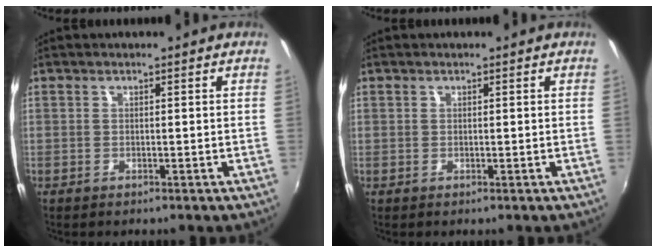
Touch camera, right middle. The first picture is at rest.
{"total": 0.5, "force": [0.1, 0.5, -0.1], "torque": [0.004, 0.000, -0.001]}